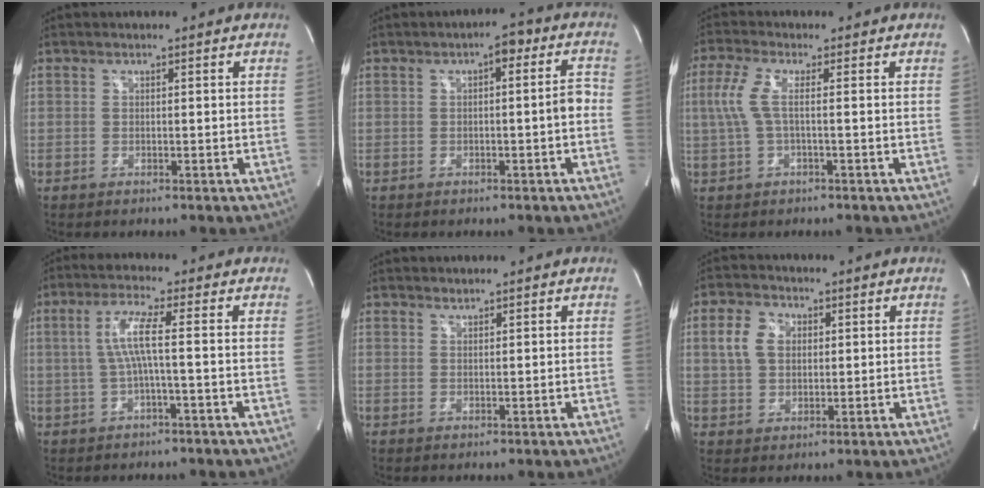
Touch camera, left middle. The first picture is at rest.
{"total": 4.9, "force": [0.0, 1.2, 4.7], "torque": [-0.061, 0.020, -0.006]}
{"total": 4.4, "force": [0.2, 1.0, 4.2], "torque": [-0.115, 0.014, 0.004]}
{"total": 5.5, "force": [0.1, -0.6, 5.5], "torque": [-0.110, 0.019, 0.009]}
{"total": 0.6, "force": [0.6, 0.0, 0.0], "torque": [-0.004, -0.001, 0.012]}
{"total": 5.7, "force": [1.5, 4.1, 3.6], "torque": [-0.085, 0.018, 0.033]}